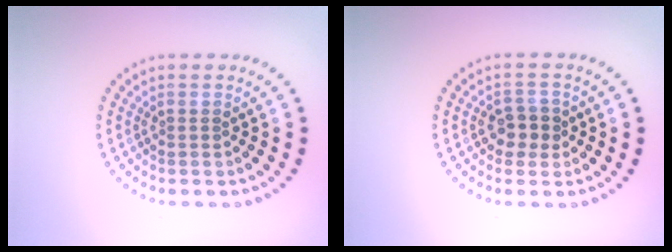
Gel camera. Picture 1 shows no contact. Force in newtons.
{"total": 2.1, "press": 2.0, "slide": 0.6}